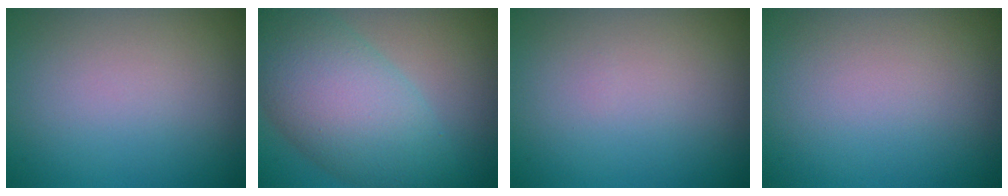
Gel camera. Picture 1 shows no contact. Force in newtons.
{"total": 9.1, "press": 9.1, "slide": 0.1}
{"total": 0.0}
{"total": 0.0}